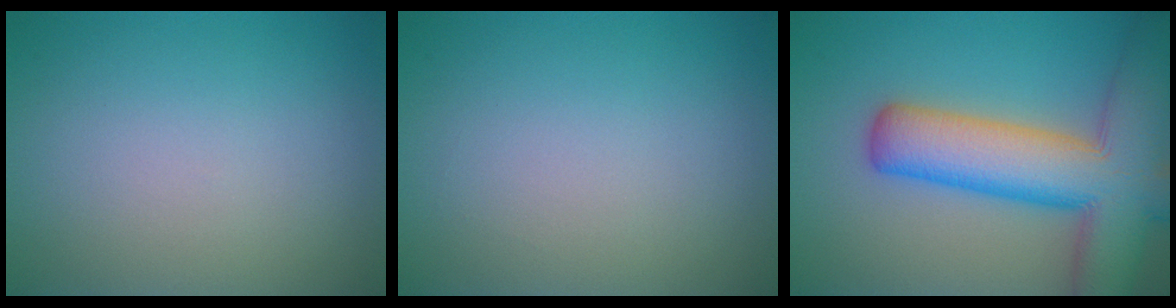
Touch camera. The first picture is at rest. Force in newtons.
{"total": 0.0}
{"total": 11.7, "press": 11.7, "slide": 0.7}